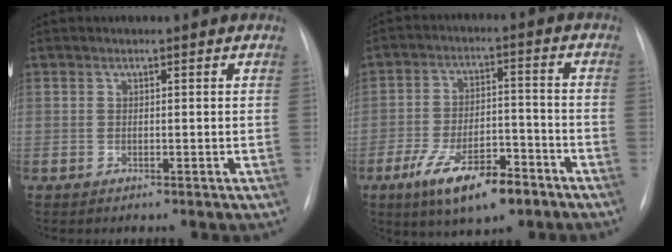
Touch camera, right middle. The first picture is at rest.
{"total": 11.9, "force": [-7.2, 4.1, 8.6], "torque": [-0.157, -0.003, -0.117]}